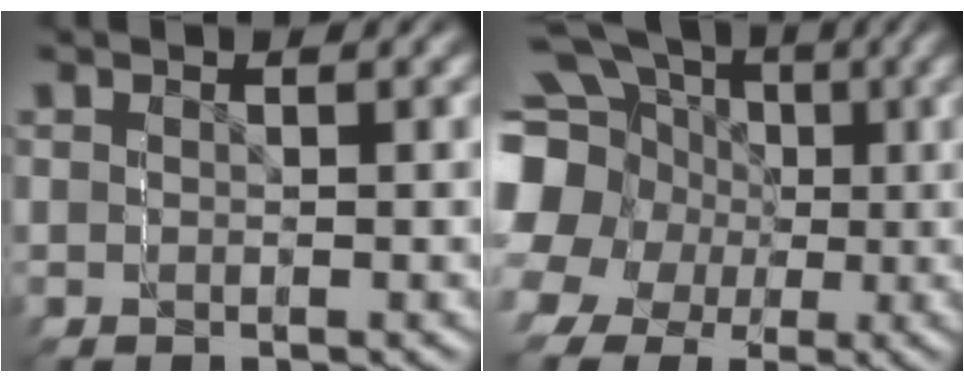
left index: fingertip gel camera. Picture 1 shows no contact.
{"total": 15.6, "force": [1.3, 13.2, 8.2], "torque": [-0.161, -0.037, 0.016]}